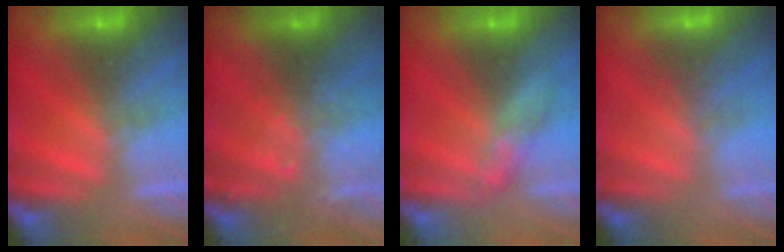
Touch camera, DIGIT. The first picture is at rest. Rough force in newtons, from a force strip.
{"total": 9.3}
{"total": 2.7}
{"total": 2.8}